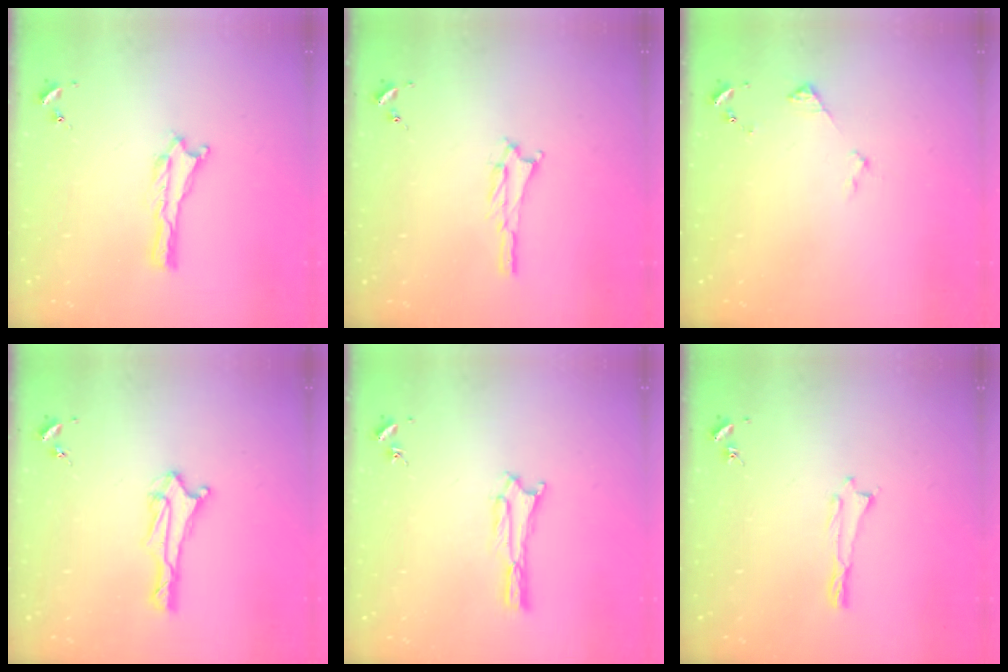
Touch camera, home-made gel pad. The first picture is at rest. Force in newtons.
{"total": 1.2, "press": 1.2, "slide": 0.2}
{"total": 2.9, "press": 2.9, "slide": 0.3}
{"total": 2.9, "press": 2.8, "slide": 0.7}
{"total": 1.7, "press": 1.7, "slide": 0.3}
{"total": 0.0}